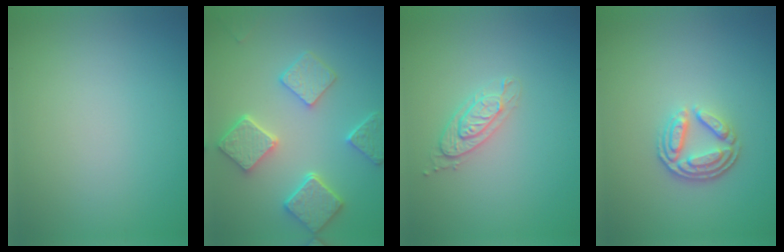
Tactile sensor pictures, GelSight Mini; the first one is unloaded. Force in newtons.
{"total": 5.2, "press": 4.7, "slide": 2.3}
{"total": 2.0, "press": 2.0, "slide": 0.5}
{"total": 3.7, "press": 2.8, "slide": 2.5}